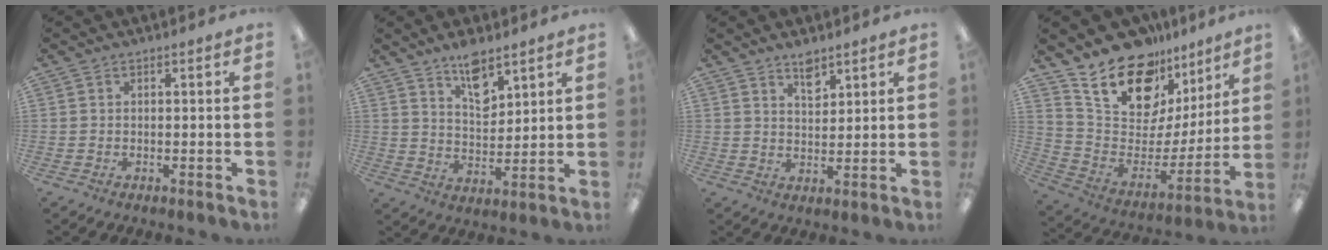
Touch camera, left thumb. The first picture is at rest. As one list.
[{"total": 9.0, "force": [6.7, 3.9, 4.6], "torque": [-0.060, -0.042, 0.115]}, {"total": 4.8, "force": [3.8, 2.0, 2.2], "torque": [-0.026, -0.023, 0.065]}, {"total": 20.4, "force": [14.9, 11.0, 8.6], "torque": [-0.162, -0.103, 0.270]}]